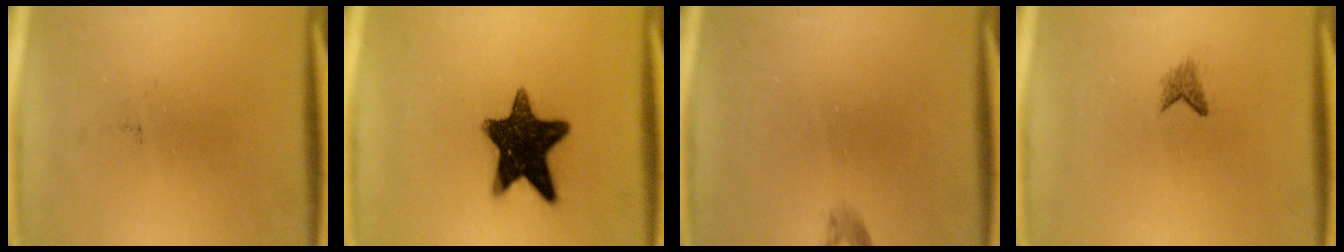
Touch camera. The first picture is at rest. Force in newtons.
{"total": 14.8}
{"total": 0.9}
{"total": 1.2}